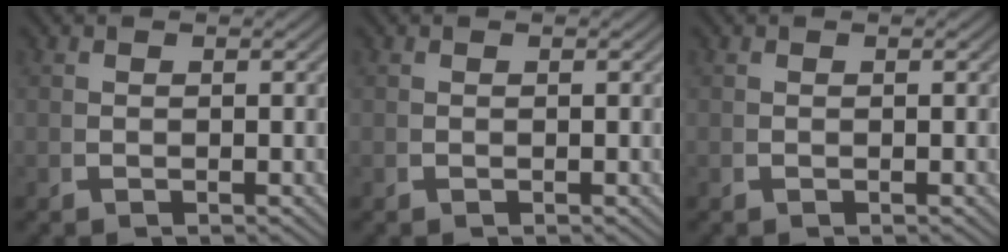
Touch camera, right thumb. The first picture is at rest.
{"total": 0.0}
{"total": 0.0}